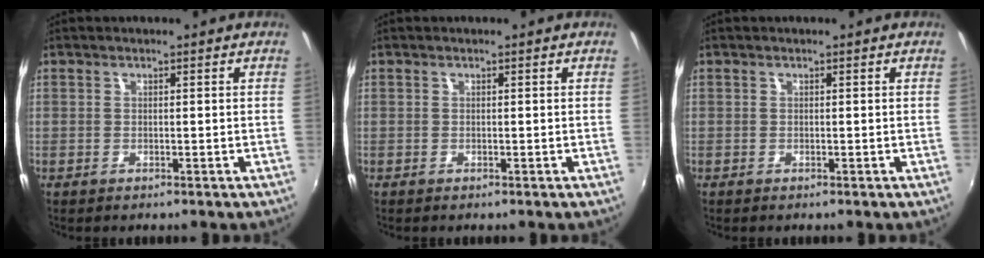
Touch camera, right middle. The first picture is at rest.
{"total": 0.0}
{"total": 0.0}